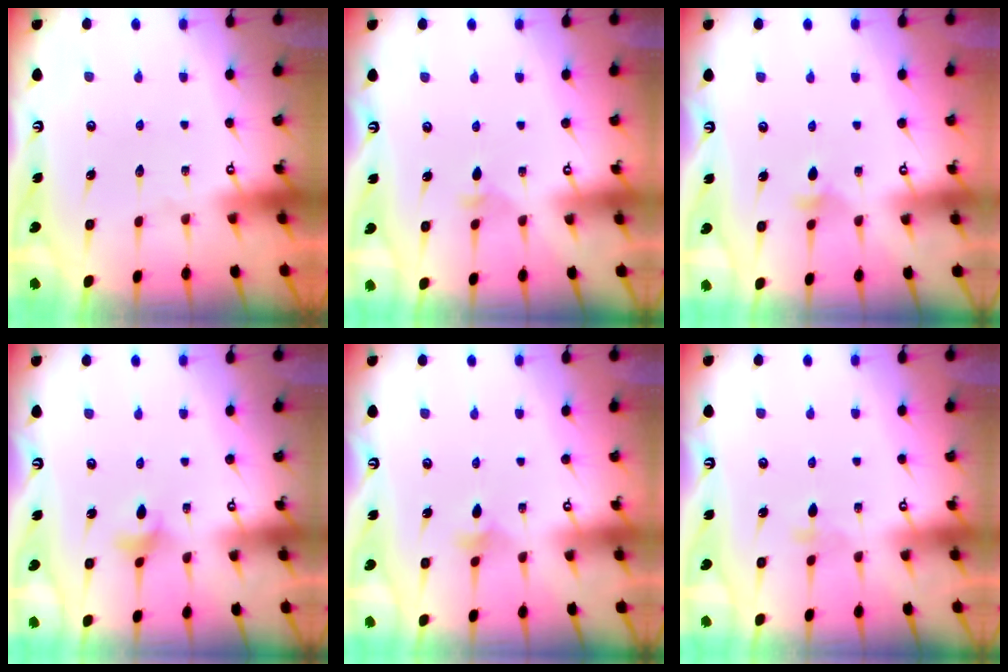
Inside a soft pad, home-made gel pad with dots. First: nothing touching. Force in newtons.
{"total": 2.9, "press": 2.8, "slide": 0.8}
{"total": 4.0, "press": 3.9, "slide": 1.0}
{"total": 3.7, "press": 3.7, "slide": 0.4}
{"total": 2.7, "press": 2.6, "slide": 0.5}
{"total": 3.0, "press": 2.9, "slide": 0.6}